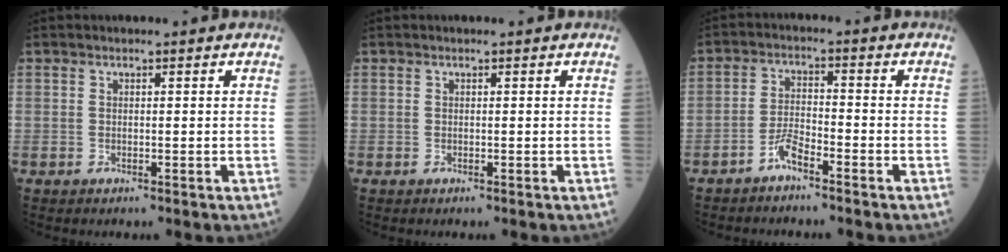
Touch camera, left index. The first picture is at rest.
{"total": 0.0}
{"total": 3.6, "force": [-2.8, 0.5, 2.1], "torque": [-0.044, 0.000, -0.057]}